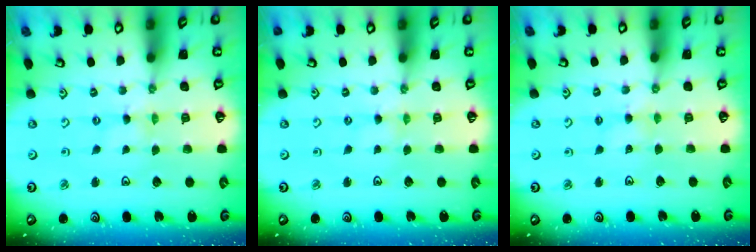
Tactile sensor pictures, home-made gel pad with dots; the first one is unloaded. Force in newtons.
{"total": 0.6, "press": 0.6, "slide": 0.1}
{"total": 2.2, "press": 2.1, "slide": 0.4}